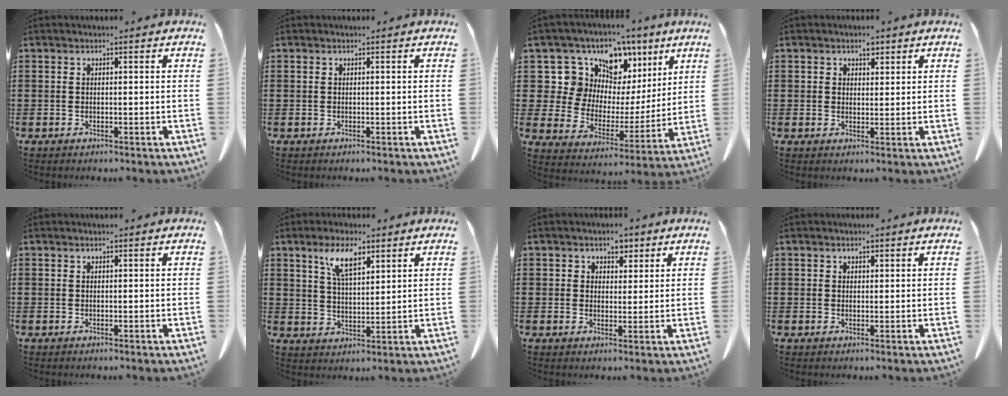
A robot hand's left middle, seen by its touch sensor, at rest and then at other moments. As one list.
[{"total": 0.0}, {"total": 7.6, "force": [5.3, 5.5, -0.3], "torque": [-0.046, -0.053, 0.093]}, {"total": 2.4, "force": [1.7, 1.6, 0.6], "torque": [-0.010, 0.003, 0.030]}, {"total": 0.0}, {"total": 7.2, "force": [4.5, 2.5, 5.1], "torque": [-0.103, 0.000, 0.079]}, {"total": 3.4, "force": [2.2, 2.6, 0.4], "torque": [-0.008, 0.007, 0.038]}, {"total": 1.1, "force": [0.9, 0.7, 0.2], "torque": [0.000, -0.002, 0.016]}]